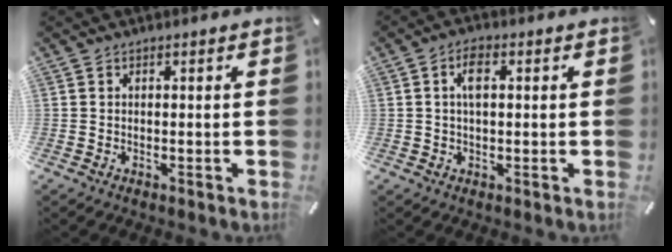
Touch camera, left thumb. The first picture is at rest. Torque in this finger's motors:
{"motor_torque": [-0.03, 0.12, 0.21, 0.19, 0.02]}